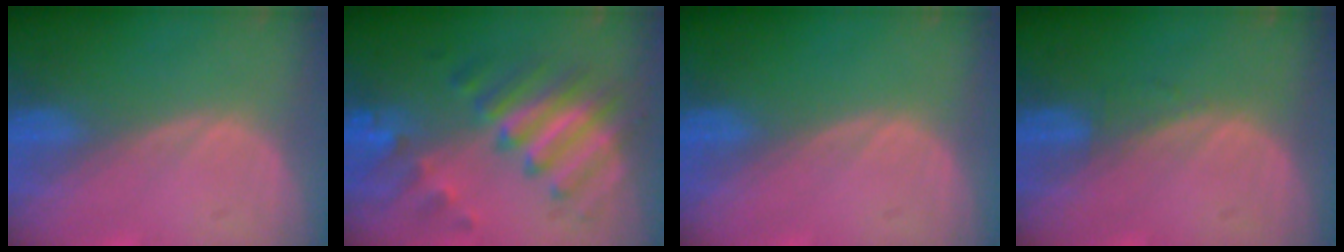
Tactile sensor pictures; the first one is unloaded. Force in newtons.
{"total": 8.7, "press": 8.7, "slide": 0.4}
{"total": 0.0}
{"total": 0.7, "press": 0.7, "slide": 0.1}